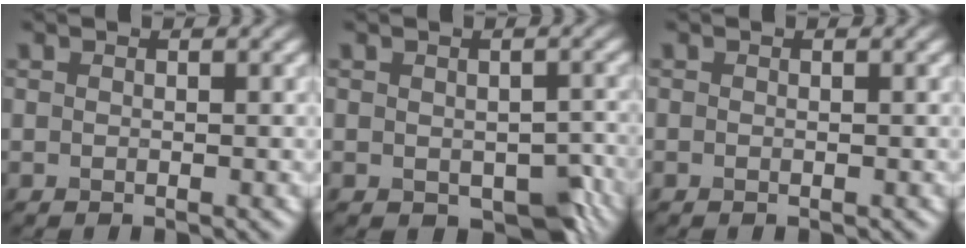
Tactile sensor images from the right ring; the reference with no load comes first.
{"total": 4.2, "force": [-1.3, 2.5, 3.1], "torque": [-0.044, -0.014, -0.009]}
{"total": 0.0}